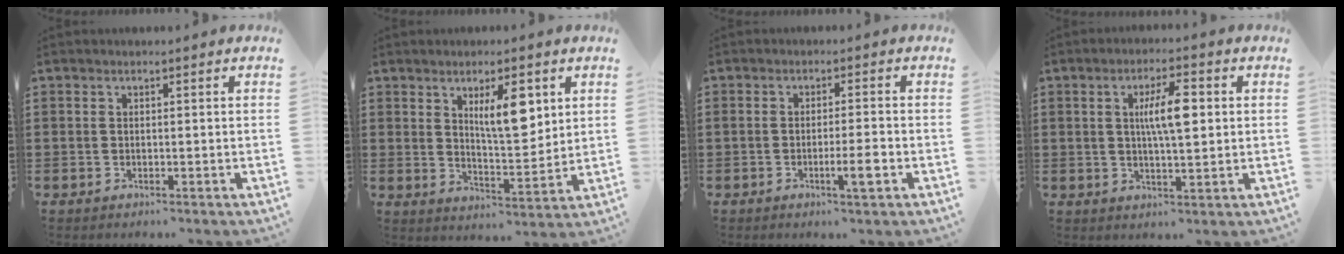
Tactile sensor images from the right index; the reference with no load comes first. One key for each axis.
{"total": 8.1, "fx": 3.4, "fy": 2.9, "fz": 6.7, "tx": -0.107, "ty": -0.004, "tz": 0.051}
{"total": 4.1, "fx": -1.6, "fy": 0.3, "fz": 3.8, "tx": -0.062, "ty": -0.006, "tz": -0.028}
{"total": 6.7, "fx": 1.2, "fy": 1.8, "fz": 6.3, "tx": -0.125, "ty": 0.010, "tz": 0.017}